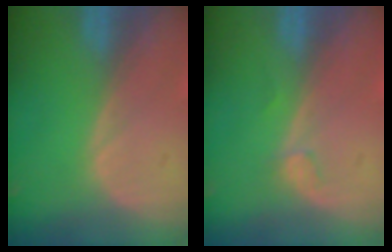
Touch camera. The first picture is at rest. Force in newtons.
{"total": 1.1, "press": 1.1, "slide": 0.2}